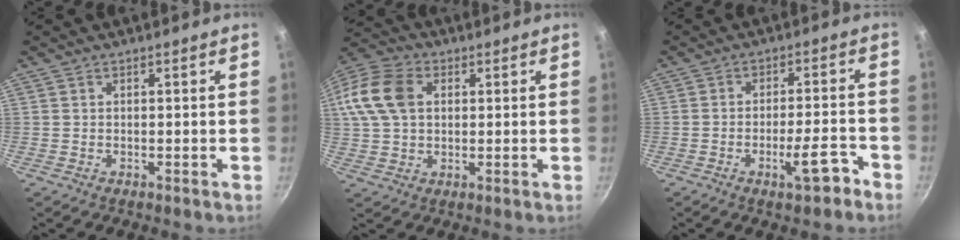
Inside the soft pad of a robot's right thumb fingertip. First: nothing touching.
{"total": 14.0, "force": [3.0, 9.9, 9.4], "torque": [-0.190, 0.020, 0.046]}
{"total": 6.8, "force": [-3.8, 1.8, 5.4], "torque": [-0.068, 0.030, -0.052]}